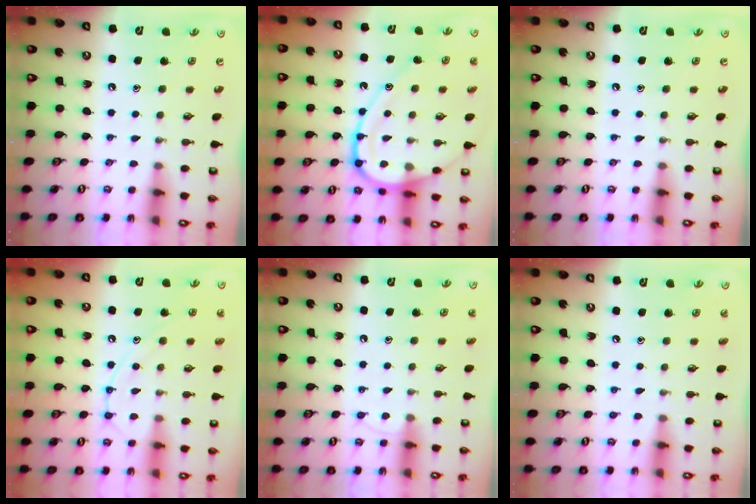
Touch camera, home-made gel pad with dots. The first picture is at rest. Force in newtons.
{"total": 15.7, "press": 15.6, "slide": 1.6}
{"total": 0.0}
{"total": 12.0, "press": 12.0, "slide": 1.0}
{"total": 5.2, "press": 5.1, "slide": 0.5}
{"total": 4.1, "press": 4.1, "slide": 0.4}